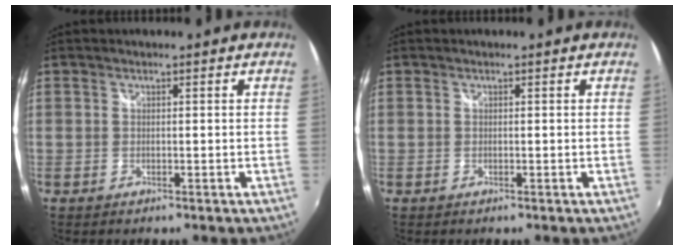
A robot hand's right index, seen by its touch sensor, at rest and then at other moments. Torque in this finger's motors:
{"motor_torque": [-0.01, 0.01, 0.00, 0.01]}